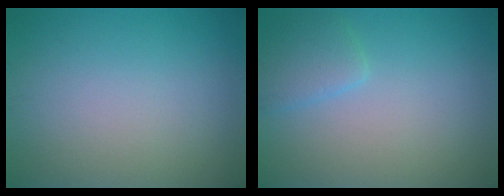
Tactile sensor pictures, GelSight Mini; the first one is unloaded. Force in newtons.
{"total": 2.1, "press": 2.1, "slide": 0.2}